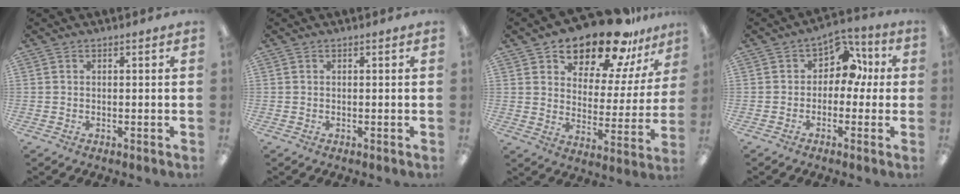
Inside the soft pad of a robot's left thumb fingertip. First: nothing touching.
{"total": 0.0}
{"total": 17.3, "force": [15.1, 6.1, 6.1], "torque": [-0.104, -0.118, 0.263]}
{"total": 8.3, "force": [2.1, 6.2, 5.0], "torque": [-0.068, -0.002, 0.033]}